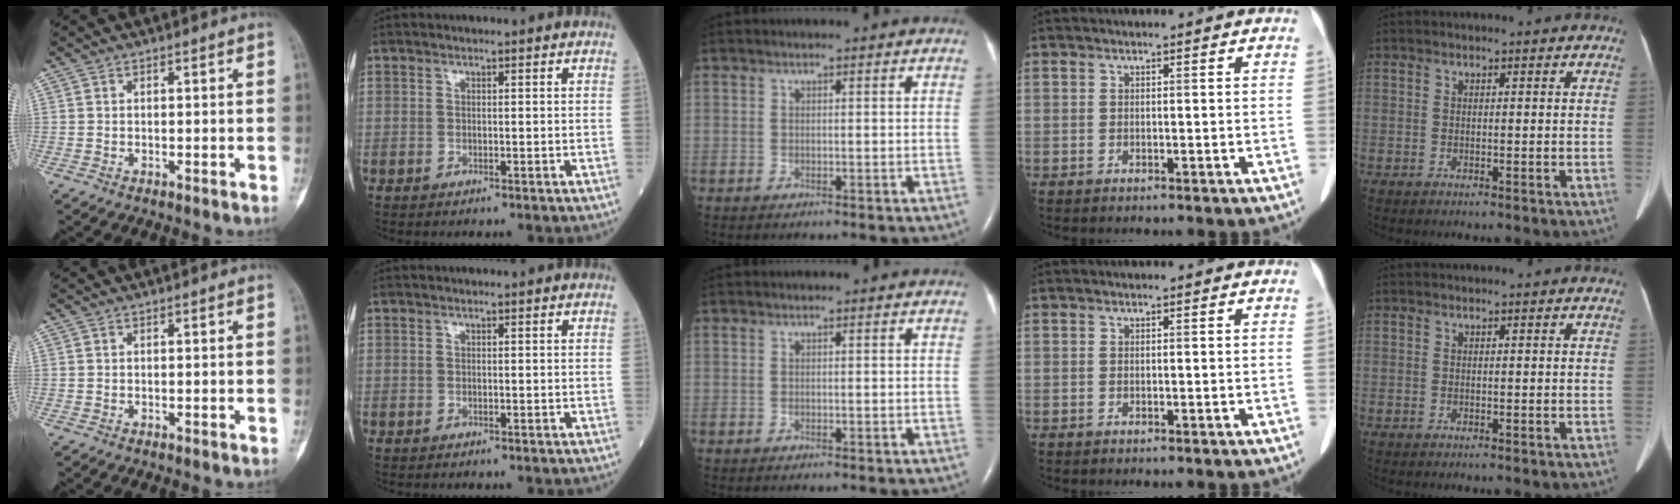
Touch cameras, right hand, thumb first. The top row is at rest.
{}